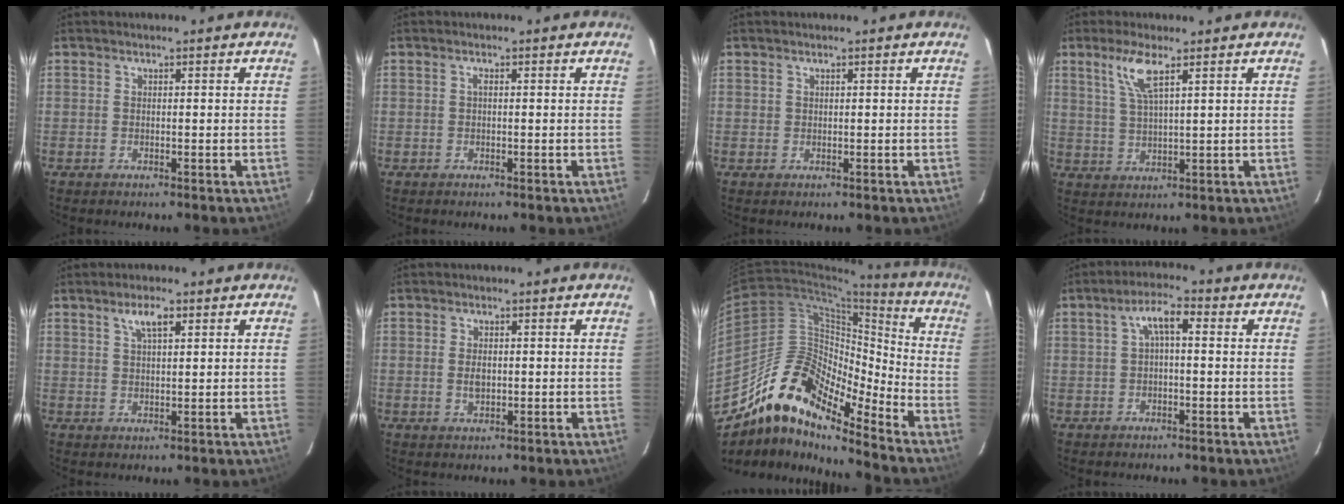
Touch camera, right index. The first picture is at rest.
{"total": 0.6, "force": [0.0, 0.2, 0.5], "torque": [-0.009, 0.005, -0.001]}
{"total": 0.5, "force": [0.2, 0.5, 0.0], "torque": [0.002, 0.003, 0.003]}
{"total": 6.0, "force": [3.3, 0.9, 4.9], "torque": [-0.102, 0.002, 0.070]}
{"total": 3.9, "force": [2.1, 1.2, 3.0], "torque": [-0.054, 0.009, 0.039]}
{"total": 2.7, "force": [-0.1, 1.7, 2.1], "torque": [-0.038, 0.001, -0.001]}
{"total": 16.9, "force": [-13.5, 4.8, 9.0], "torque": [-0.146, 0.004, -0.265]}
{"total": 4.7, "force": [0.6, 1.8, 4.3], "torque": [-0.078, 0.019, 0.013]}